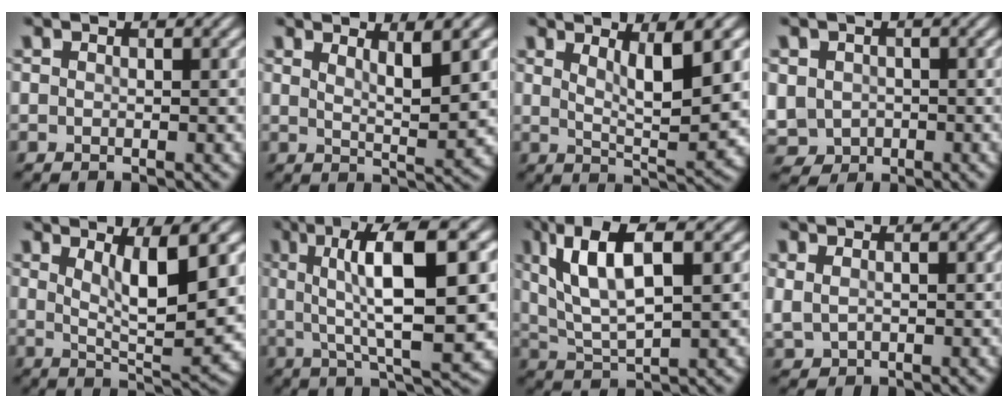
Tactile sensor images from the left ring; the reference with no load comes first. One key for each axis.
{"total": 4.0, "fx": 2.1, "fy": 0.8, "fz": 3.3, "tx": -0.043, "ty": -0.008, "tz": 0.035}
{"total": 5.6, "fx": 2.2, "fy": 1.2, "fz": 5.0, "tx": -0.077, "ty": -0.010, "tz": 0.040}
{"total": 4.3, "fx": -0.4, "fy": 4.0, "fz": 1.5, "tx": -0.033, "ty": -0.006, "tz": -0.013}
{"total": 7.1, "fx": 2.3, "fy": 1.7, "fz": 6.5, "tx": -0.102, "ty": -0.015, "tz": 0.043}
{"total": 11.8, "fx": 2.6, "fy": 3.0, "fz": 11.1, "tx": -0.166, "ty": 0.012, "tz": 0.043}
{"total": 8.8, "fx": 3.2, "fy": 3.1, "fz": 7.6, "tx": -0.151, "ty": 0.015, "tz": 0.060}
{"total": 1.4, "fx": 0.3, "fy": 1.0, "fz": 1.0, "tx": -0.021, "ty": -0.004, "tz": 0.014}